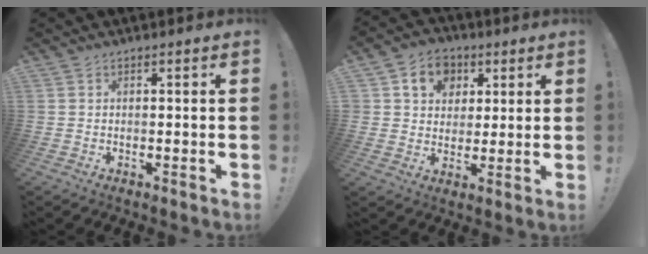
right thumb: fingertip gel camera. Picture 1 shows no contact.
{"total": 10.5, "force": [4.0, 8.7, 4.3], "torque": [-0.059, -0.012, 0.079]}